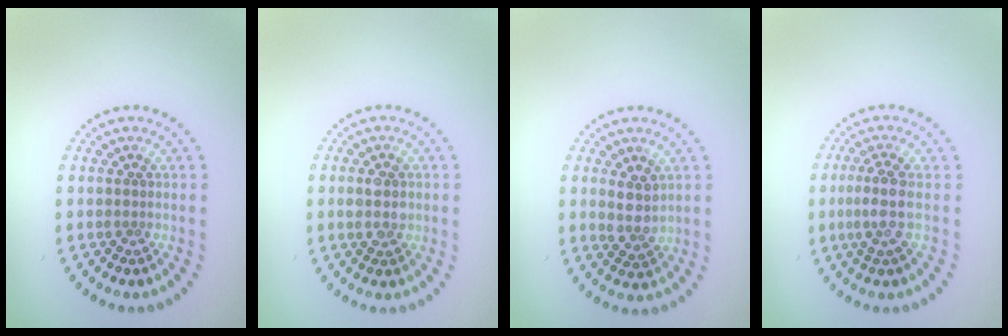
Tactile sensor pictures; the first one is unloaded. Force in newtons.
{"total": 1.9, "press": 1.9, "slide": 0.2}
{"total": 2.3, "press": 2.0, "slide": 1.1}
{"total": 2.5, "press": 2.1, "slide": 1.5}